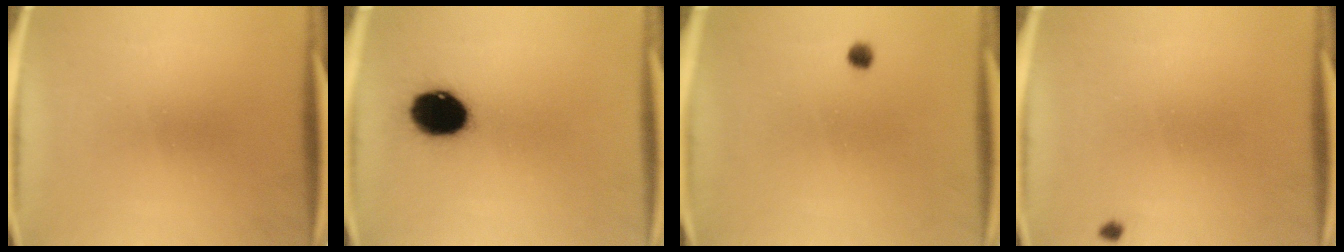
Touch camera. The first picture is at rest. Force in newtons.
{"total": 13.3}
{"total": 1.3}
{"total": 0.7}